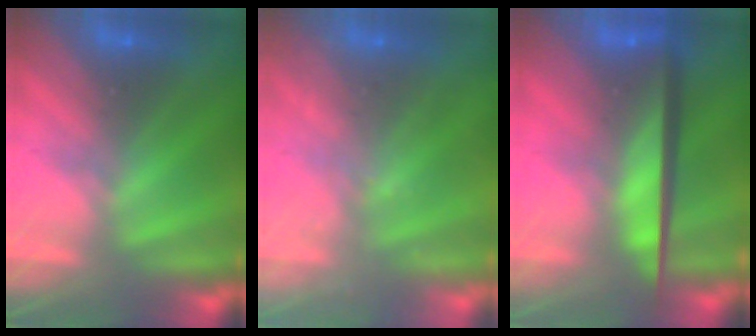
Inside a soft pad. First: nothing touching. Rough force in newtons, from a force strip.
{"total": 2.4}
{"total": 8.2}